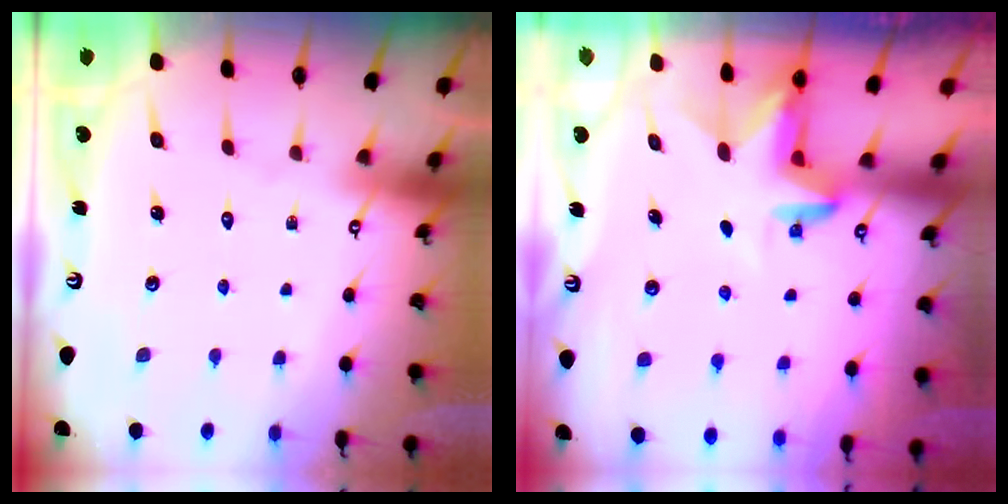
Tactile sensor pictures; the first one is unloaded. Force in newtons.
{"total": 3.3, "press": 3.3, "slide": 0.2}